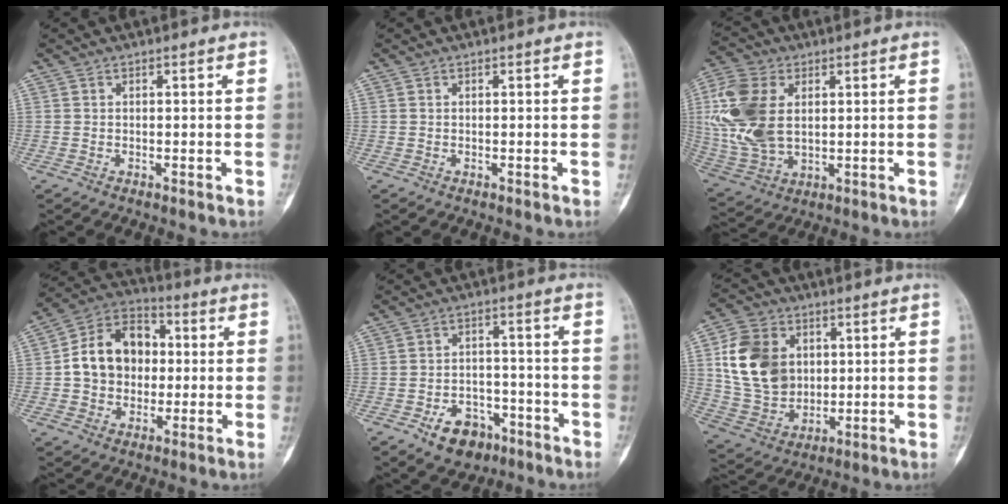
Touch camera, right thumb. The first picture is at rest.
{"total": 0.0}
{"total": 16.1, "force": [2.8, 10.2, 12.1], "torque": [-0.264, -0.004, 0.059]}
{"total": 14.5, "force": [0.6, 11.4, 8.9], "torque": [-0.112, 0.027, 0.003]}
{"total": 9.4, "force": [-5.4, 6.6, 3.9], "torque": [-0.026, 0.049, -0.076]}
{"total": 16.0, "force": [3.3, 12.4, 9.6], "torque": [-0.155, -0.005, 0.071]}